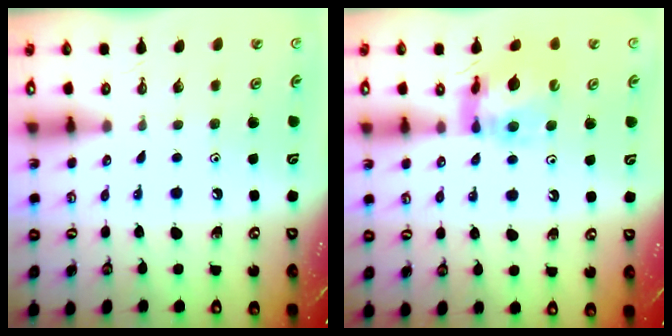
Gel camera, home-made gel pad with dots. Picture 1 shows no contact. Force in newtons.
{"total": 11.0, "press": 11.0, "slide": 1.2}